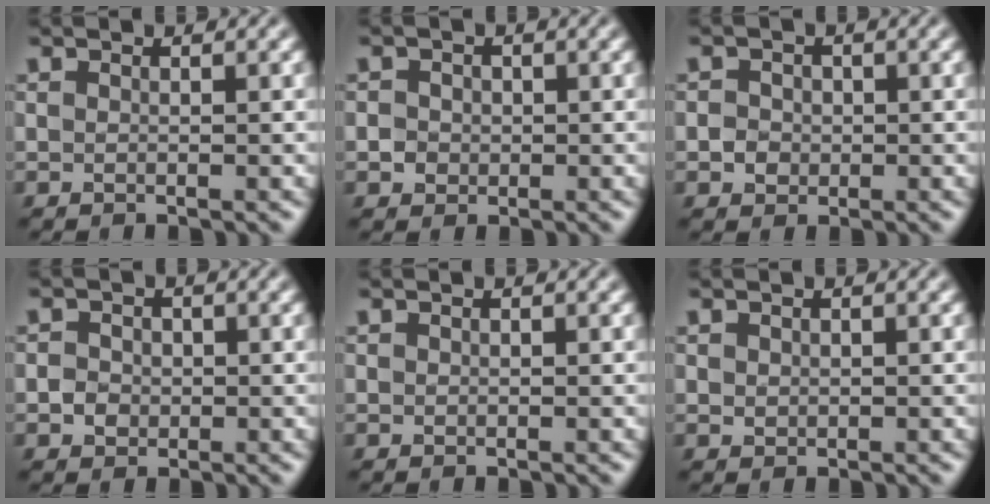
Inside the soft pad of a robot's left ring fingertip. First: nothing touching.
{"total": 1.9, "force": [0.2, 1.8, 0.7], "torque": [0.001, 0.003, -0.002]}
{"total": 2.1, "force": [0.0, 1.9, 0.8], "torque": [0.001, 0.004, -0.005]}
{"total": 1.6, "force": [-0.3, 1.5, 0.6], "torque": [-0.003, -0.004, -0.008]}
{"total": 0.0}
{"total": 0.7, "force": [0.3, 0.6, 0.2], "torque": [-0.003, -0.002, 0.009]}